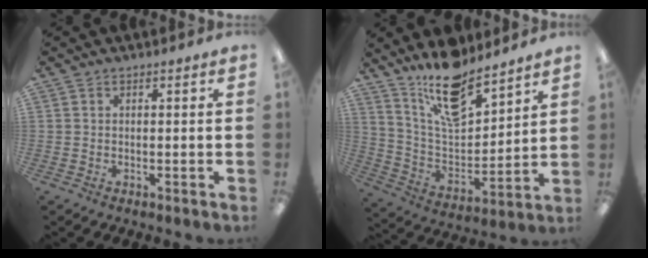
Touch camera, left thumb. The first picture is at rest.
{"total": 15.5, "force": [12.4, 5.2, 7.6], "torque": [-0.140, -0.080, 0.218]}